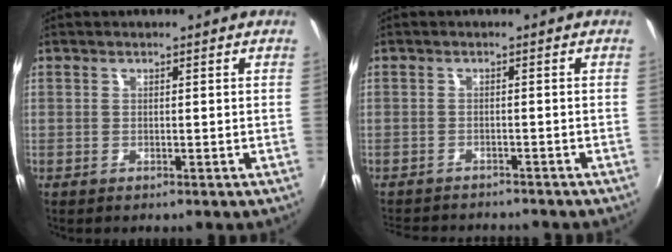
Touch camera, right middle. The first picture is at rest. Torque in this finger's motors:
{"motor_torque": [0.45, -0.60, 0.05, 0.06]}